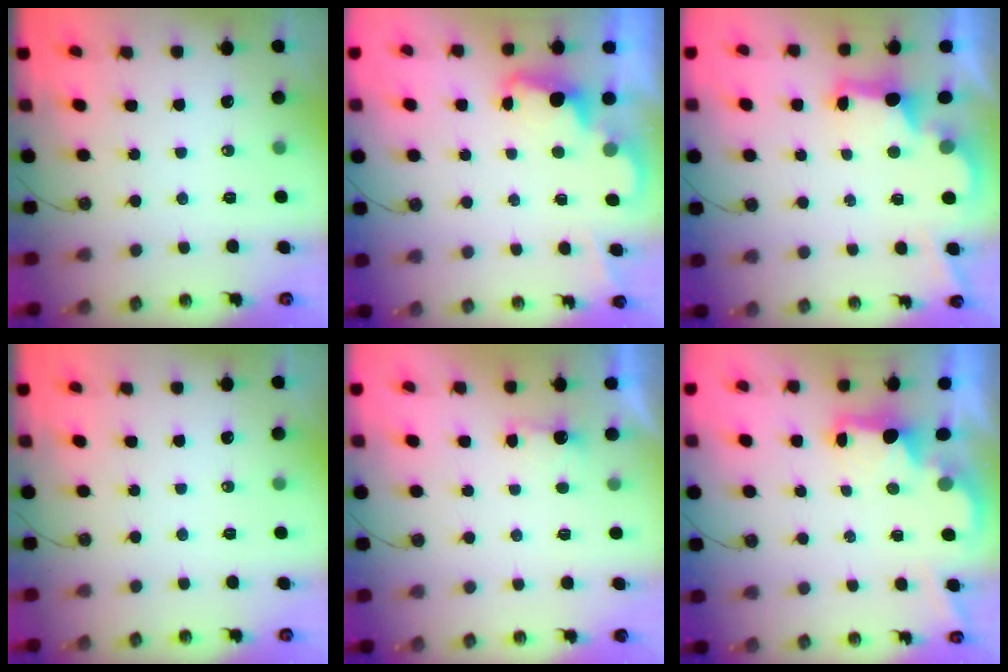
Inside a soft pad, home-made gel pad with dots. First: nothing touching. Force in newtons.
{"total": 2.4, "press": 2.3, "slide": 0.5}
{"total": 2.9, "press": 2.8, "slide": 0.9}
{"total": 0.0}
{"total": 1.6, "press": 1.4, "slide": 0.9}
{"total": 2.2, "press": 2.0, "slide": 0.8}